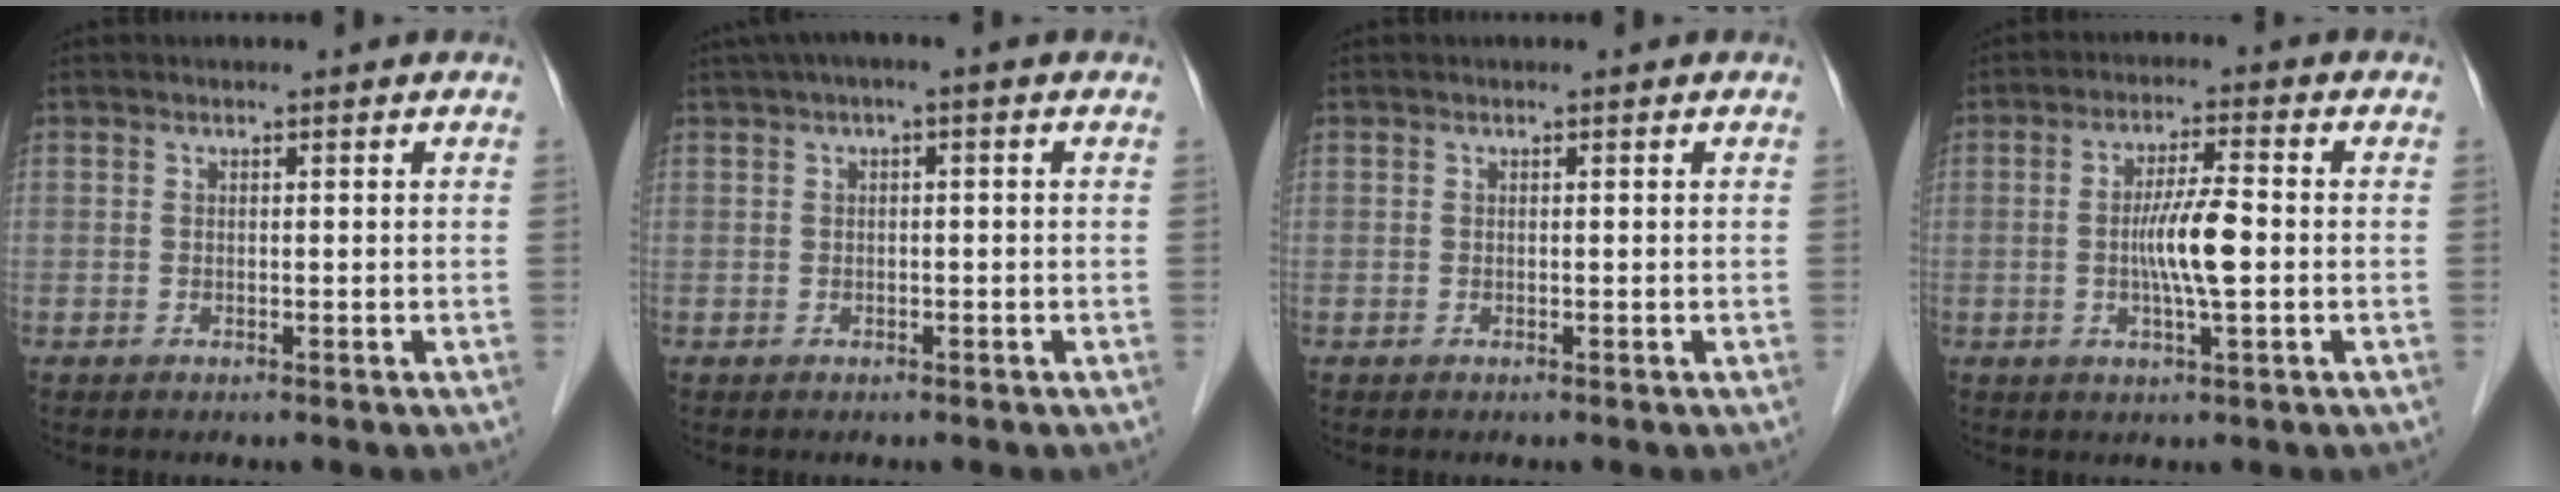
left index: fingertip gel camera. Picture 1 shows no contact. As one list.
[{"total": 2.5, "force": [0.8, 0.4, 2.3], "torque": [-0.040, 0.017, 0.011]}, {"total": 0.0}, {"total": 6.4, "force": [-0.7, 0.3, 6.3], "torque": [-0.123, -0.005, -0.017]}]